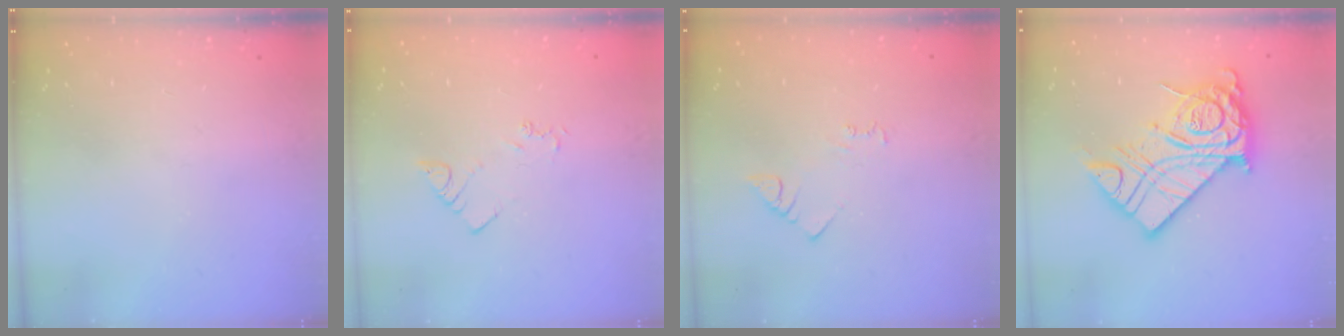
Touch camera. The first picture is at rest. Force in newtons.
{"total": 2.3, "press": 2.3, "slide": 0.3}
{"total": 4.2, "press": 4.1, "slide": 0.6}
{"total": 20.5, "press": 20.4, "slide": 2.0}